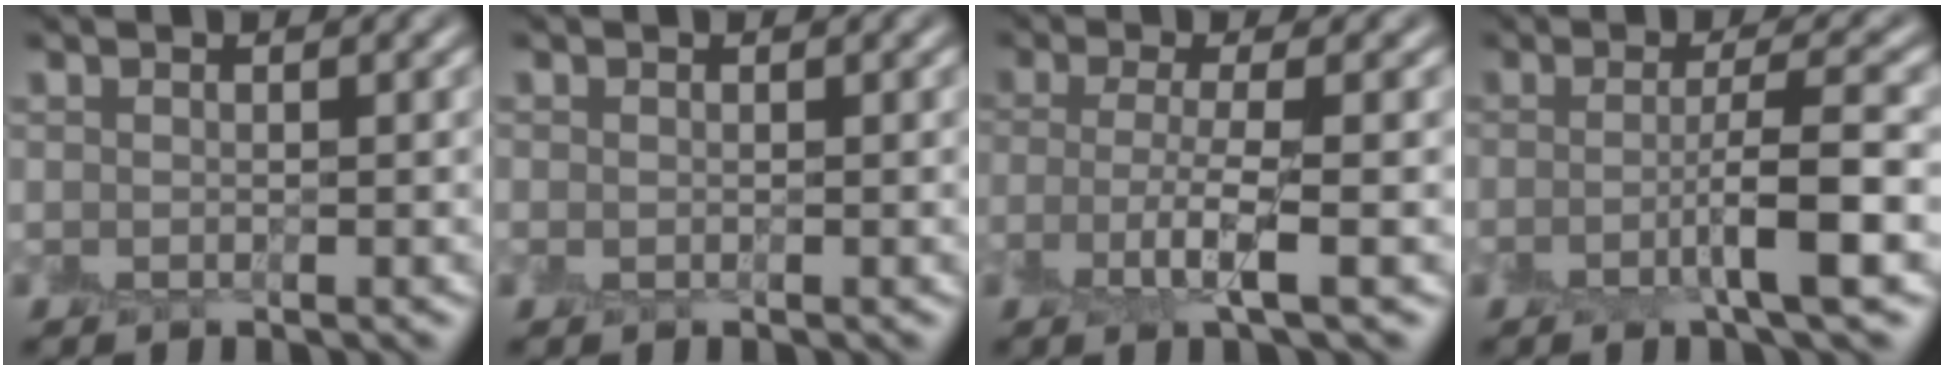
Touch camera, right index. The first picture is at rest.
{"total": 0.6, "force": [-0.2, 0.6, 0.3], "torque": [-0.007, -0.002, -0.003]}
{"total": 3.5, "force": [-1.2, 0.4, 3.3], "torque": [-0.072, -0.007, -0.027]}
{"total": 4.6, "force": [-1.3, 0.4, 4.4], "torque": [-0.071, -0.006, -0.034]}